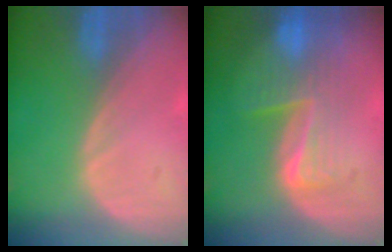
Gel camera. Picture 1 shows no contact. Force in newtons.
{"total": 6.7, "press": 6.5, "slide": 1.4}